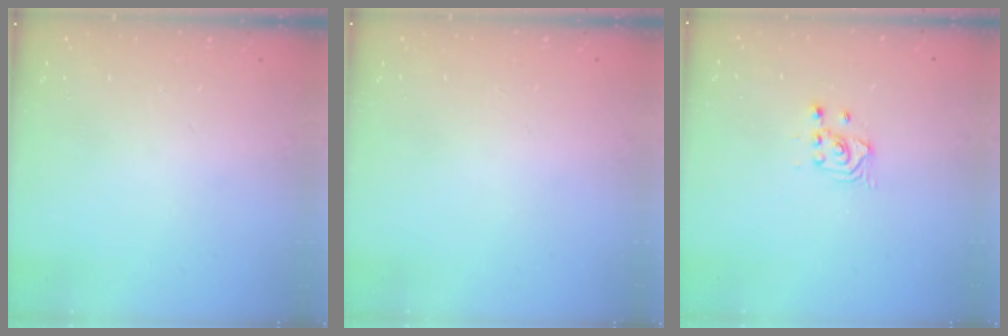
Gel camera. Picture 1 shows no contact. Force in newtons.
{"total": 0.0}
{"total": 2.7, "press": 2.7, "slide": 0.3}